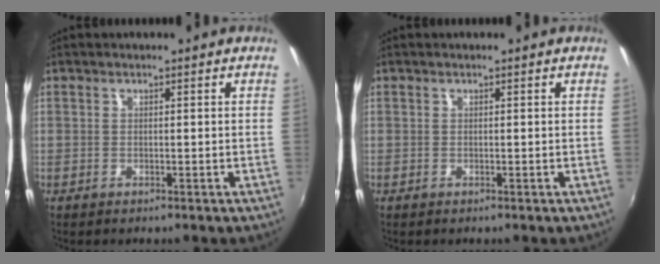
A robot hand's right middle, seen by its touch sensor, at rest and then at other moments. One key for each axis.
{"total": 0.0}